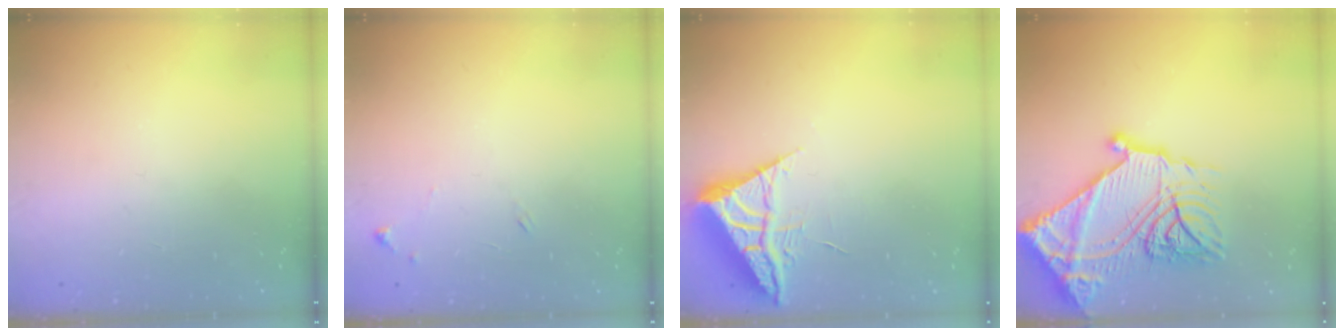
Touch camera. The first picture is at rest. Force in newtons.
{"total": 5.5, "press": 5.4, "slide": 0.4}
{"total": 5.9, "press": 5.9, "slide": 0.6}
{"total": 28.8, "press": 28.7, "slide": 2.7}